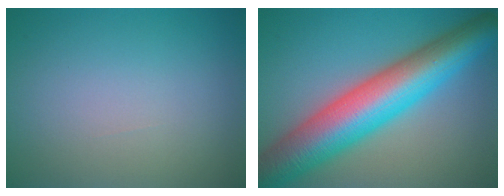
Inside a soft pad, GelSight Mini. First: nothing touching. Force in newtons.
{"total": 11.6, "press": 11.6, "slide": 0.4}